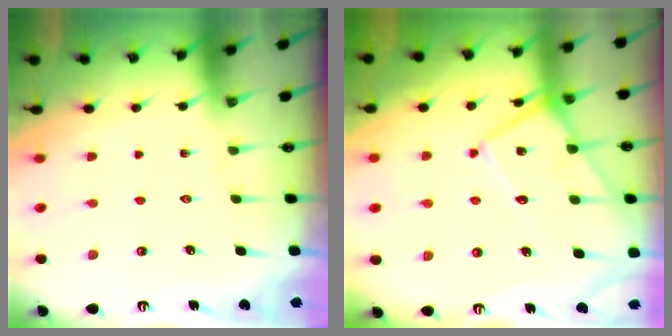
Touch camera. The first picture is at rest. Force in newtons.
{"total": 12.8, "press": 12.8, "slide": 1.1}